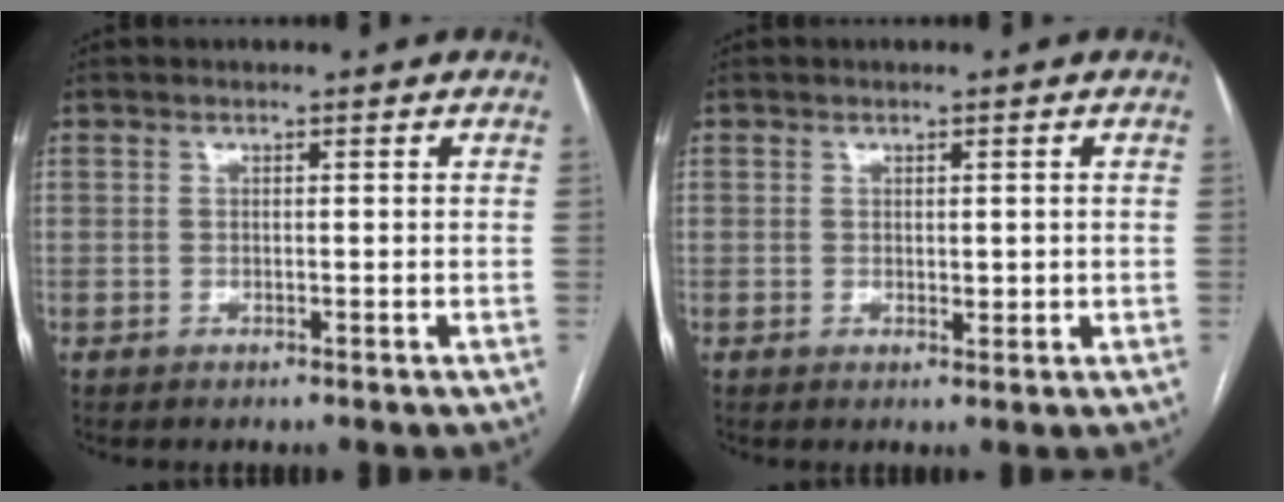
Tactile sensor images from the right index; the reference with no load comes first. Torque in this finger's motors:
{"motor_torque": [-0.11, 0.53, 0.12, 0.05]}